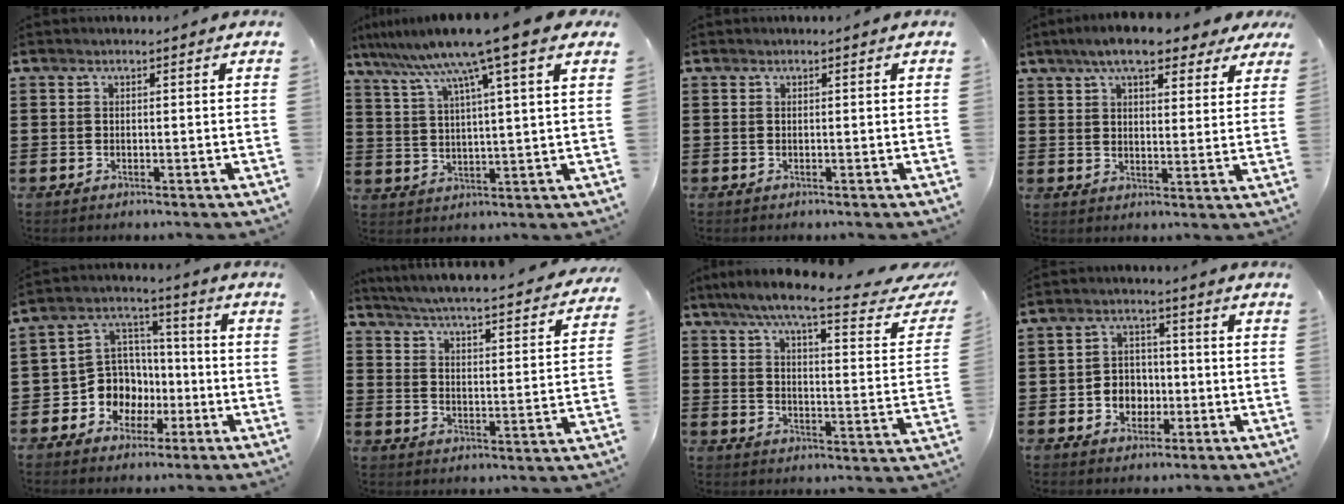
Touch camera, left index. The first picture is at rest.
{"total": 11.2, "force": [8.2, -0.6, 7.6], "torque": [-0.173, -0.029, 0.133]}
{"total": 0.0}
{"total": 8.3, "force": [6.5, 2.1, 4.7], "torque": [-0.093, -0.006, 0.115]}
{"total": 9.2, "force": [-2.7, 8.5, 2.5], "torque": [-0.101, 0.008, -0.050]}
{"total": 4.7, "force": [4.5, -0.3, 1.5], "torque": [-0.053, -0.039, 0.069]}
{"total": 8.4, "force": [6.3, 0.1, 5.5], "torque": [-0.113, -0.043, 0.099]}
{"total": 4.6, "force": [-1.3, 4.0, 1.8], "torque": [-0.037, 0.006, -0.030]}